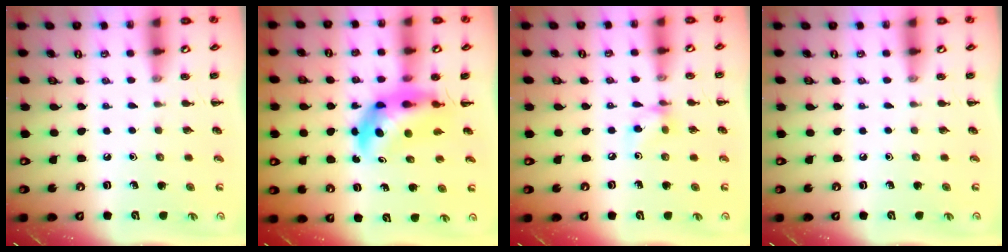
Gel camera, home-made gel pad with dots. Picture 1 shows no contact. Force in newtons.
{"total": 7.0, "press": 6.8, "slide": 1.8}
{"total": 6.7, "press": 6.6, "slide": 1.3}
{"total": 0.0}